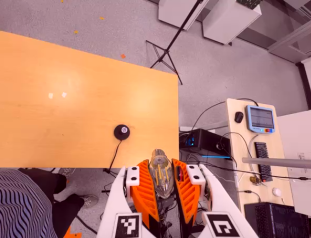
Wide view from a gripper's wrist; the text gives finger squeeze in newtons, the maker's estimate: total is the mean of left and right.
{"total": 20.3, "left": 24.7, "right": 16.0}